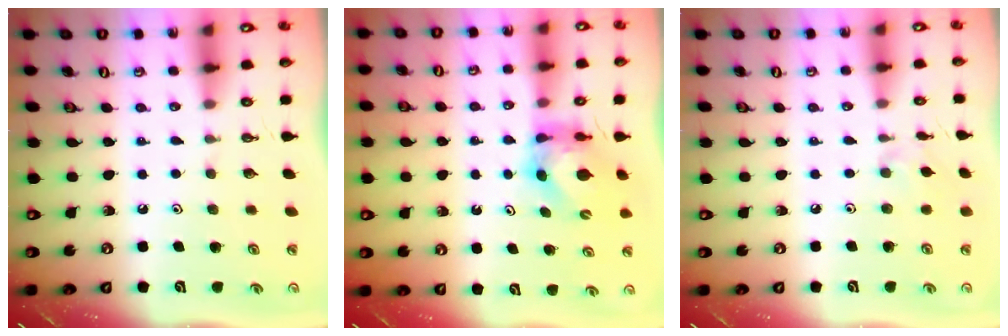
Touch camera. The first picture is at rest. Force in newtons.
{"total": 5.8, "press": 5.8, "slide": 0.6}
{"total": 1.9, "press": 1.8, "slide": 0.6}